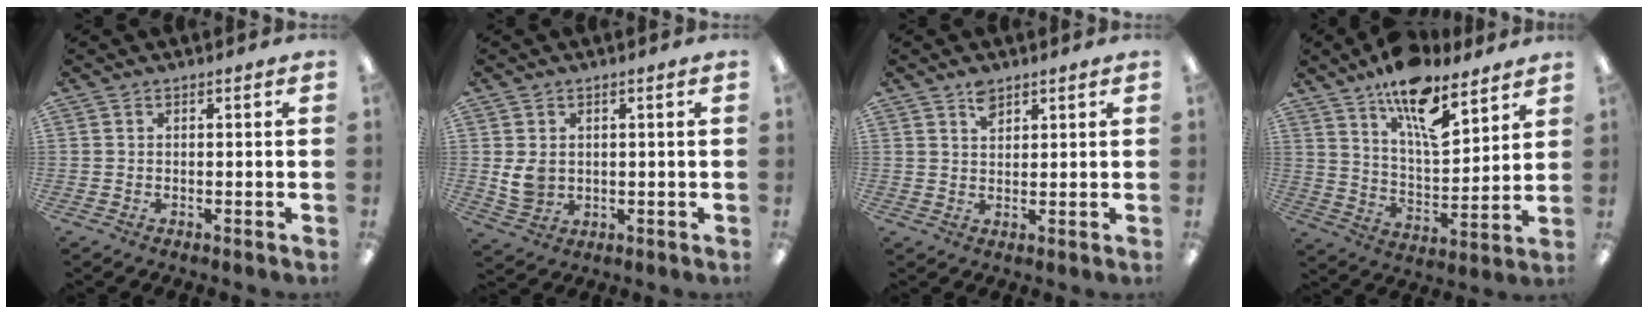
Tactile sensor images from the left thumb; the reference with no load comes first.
{"total": 4.9, "force": [1.0, 4.1, 2.5], "torque": [-0.040, -0.001, 0.019]}
{"total": 3.6, "force": [2.7, 1.9, 1.5], "torque": [-0.019, -0.009, 0.047]}
{"total": 15.8, "force": [10.9, 6.1, 9.6], "torque": [-0.148, -0.064, 0.186]}